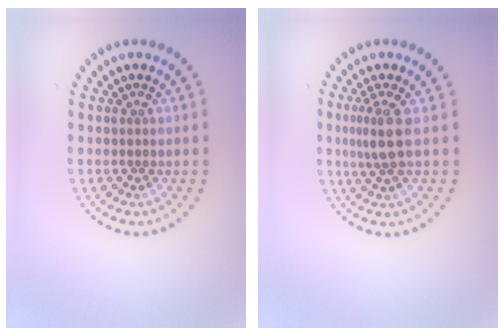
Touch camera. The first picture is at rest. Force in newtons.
{"total": 2.7, "press": 2.2, "slide": 1.6}